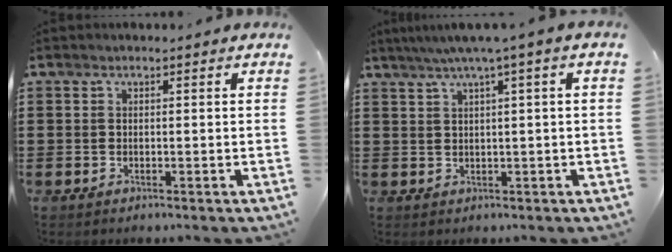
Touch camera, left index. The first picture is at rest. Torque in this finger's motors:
{"motor_torque": [0.72, -0.03, 0.82, 0.21]}